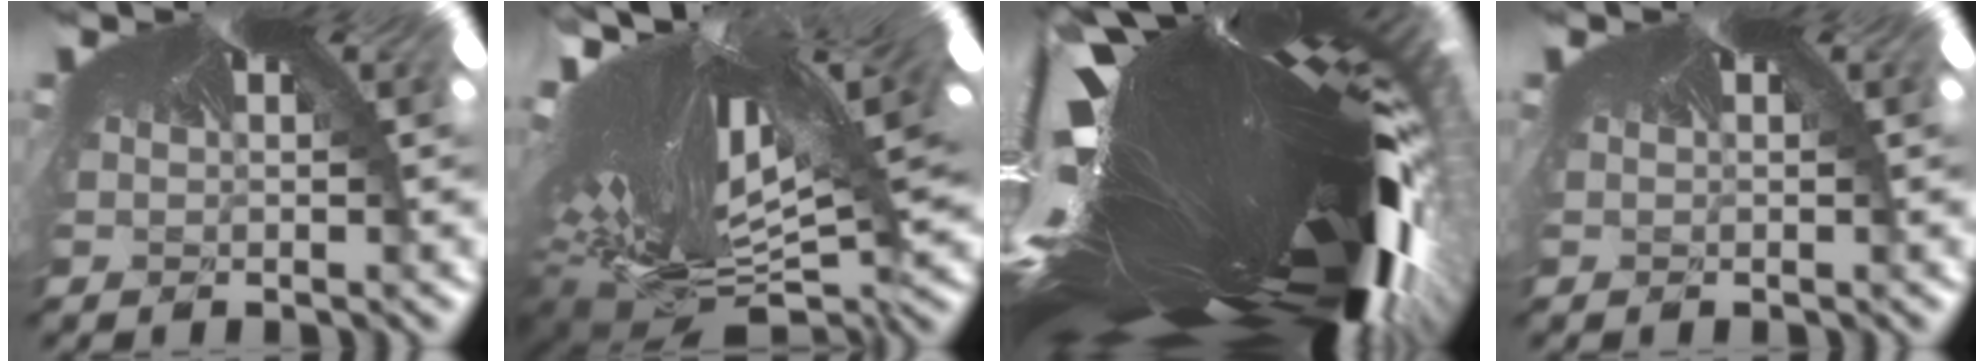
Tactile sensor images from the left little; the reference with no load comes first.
{"total": 5.8, "force": [-4.5, 0.6, 3.6], "torque": [-0.143, -0.089, -0.044]}
{"total": 6.5, "force": [-5.8, -0.2, 3.0], "torque": [-0.093, -0.113, -0.047]}
{"total": 0.0}